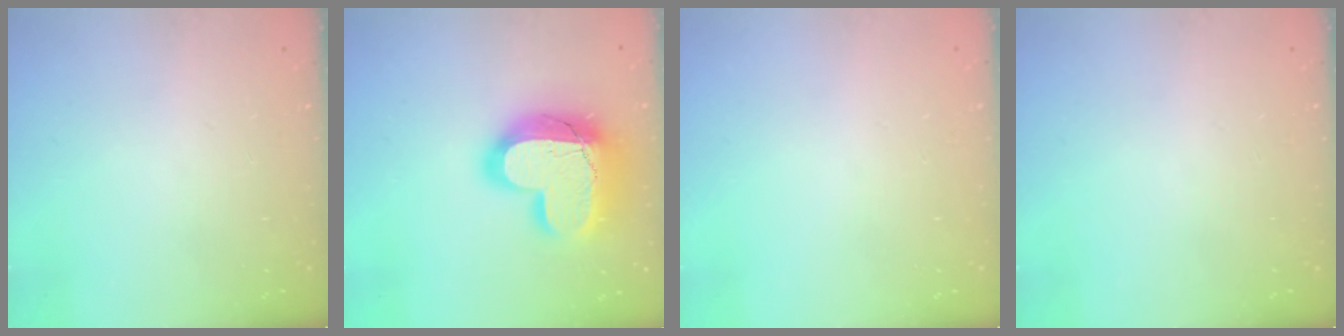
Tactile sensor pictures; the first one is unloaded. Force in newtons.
{"total": 21.0, "press": 20.9, "slide": 1.5}
{"total": 0.5, "press": 0.5, "slide": 0.1}
{"total": 0.0}